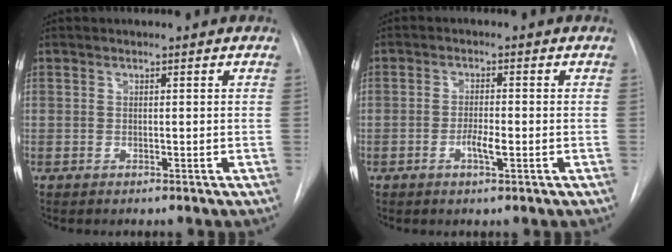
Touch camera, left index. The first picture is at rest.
{"total": 2.8, "force": [-0.9, 0.5, 2.6], "torque": [-0.048, 0.000, -0.016]}